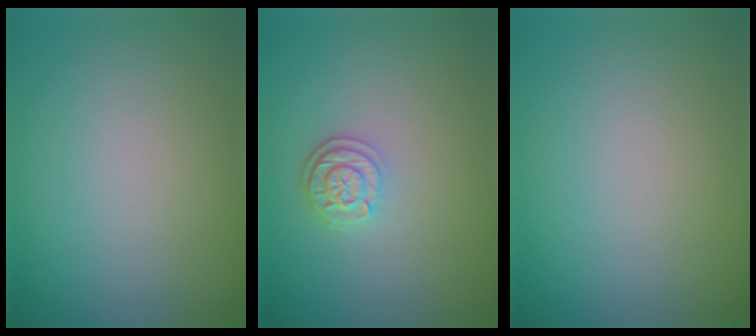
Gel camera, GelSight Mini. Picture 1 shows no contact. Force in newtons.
{"total": 2.6, "press": 2.2, "slide": 1.4}
{"total": 0.0}